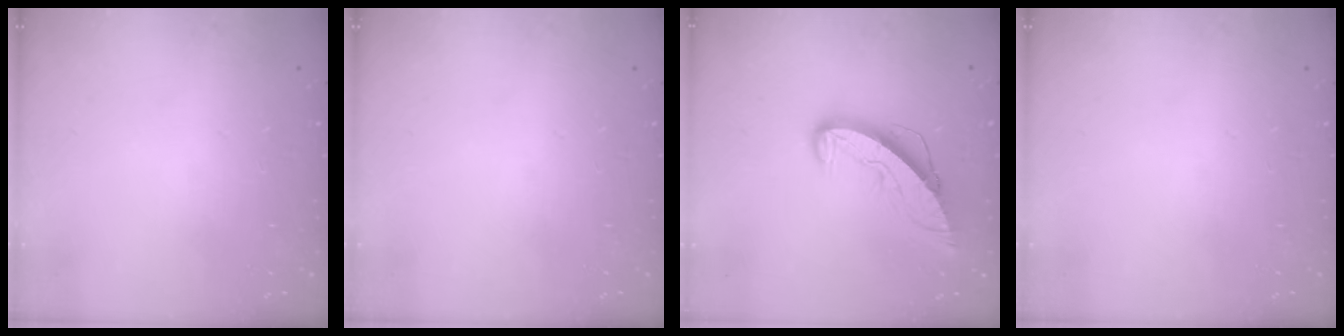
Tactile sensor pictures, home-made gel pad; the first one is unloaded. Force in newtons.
{"total": 0.0}
{"total": 8.8, "press": 8.7, "slide": 0.8}
{"total": 0.0}